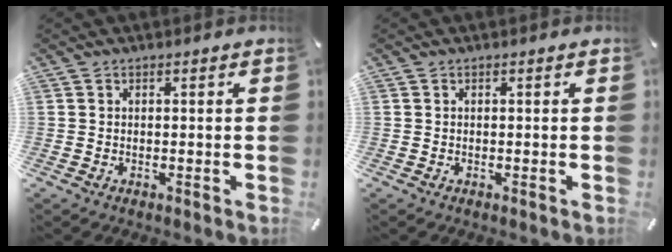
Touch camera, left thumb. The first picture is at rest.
{"total": 0.0}